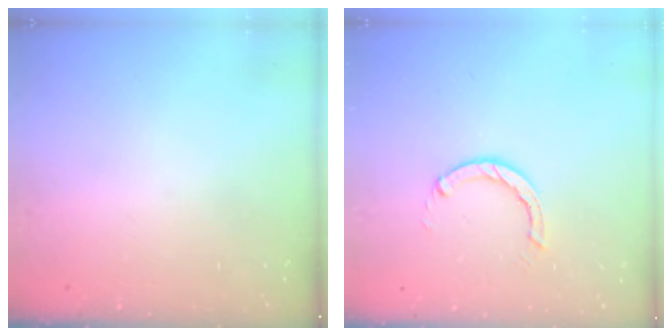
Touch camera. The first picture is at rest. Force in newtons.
{"total": 2.9, "press": 2.9, "slide": 0.4}